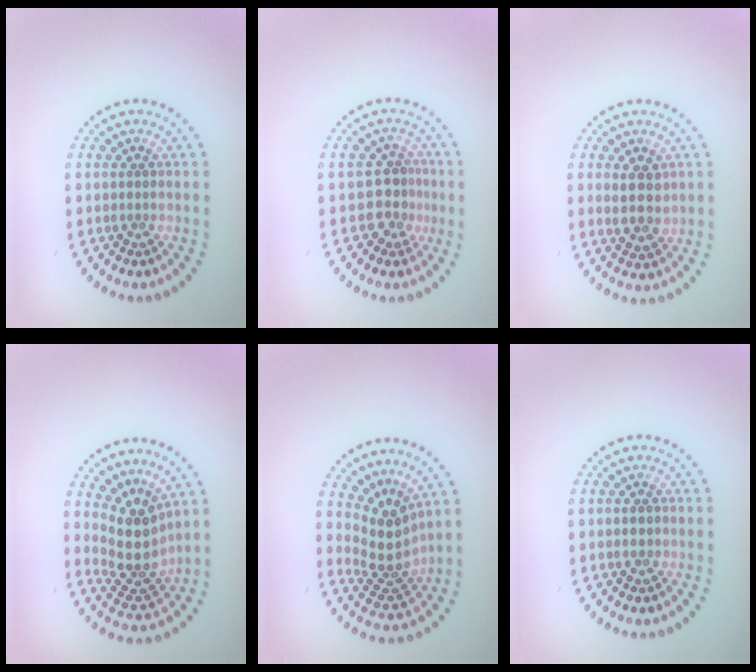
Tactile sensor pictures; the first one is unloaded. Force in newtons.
{"total": 2.6, "press": 2.3, "slide": 1.2}
{"total": 2.9, "press": 2.7, "slide": 0.8}
{"total": 4.4, "press": 3.4, "slide": 2.9}
{"total": 3.8, "press": 2.7, "slide": 2.7}
{"total": 1.2, "press": 1.2, "slide": 0.0}